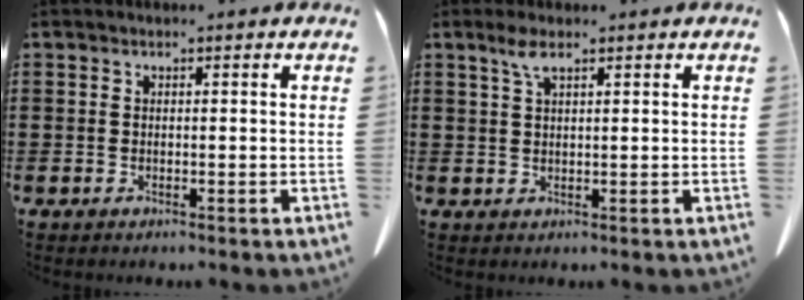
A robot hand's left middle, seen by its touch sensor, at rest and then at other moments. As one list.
[{"total": 2.8, "force": [1.7, 0.6, 2.2], "torque": [-0.048, 0.005, 0.030]}]